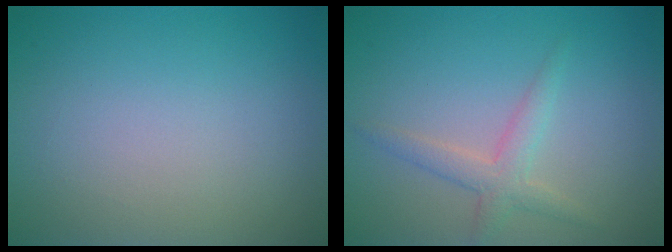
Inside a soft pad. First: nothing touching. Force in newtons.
{"total": 2.4, "press": 2.4, "slide": 0.1}